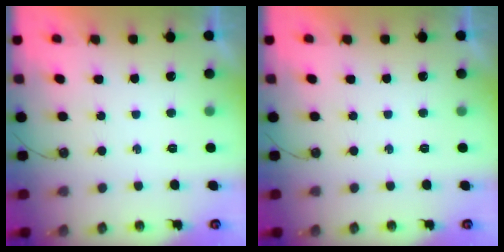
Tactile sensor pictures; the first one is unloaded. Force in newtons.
{"total": 0.0}